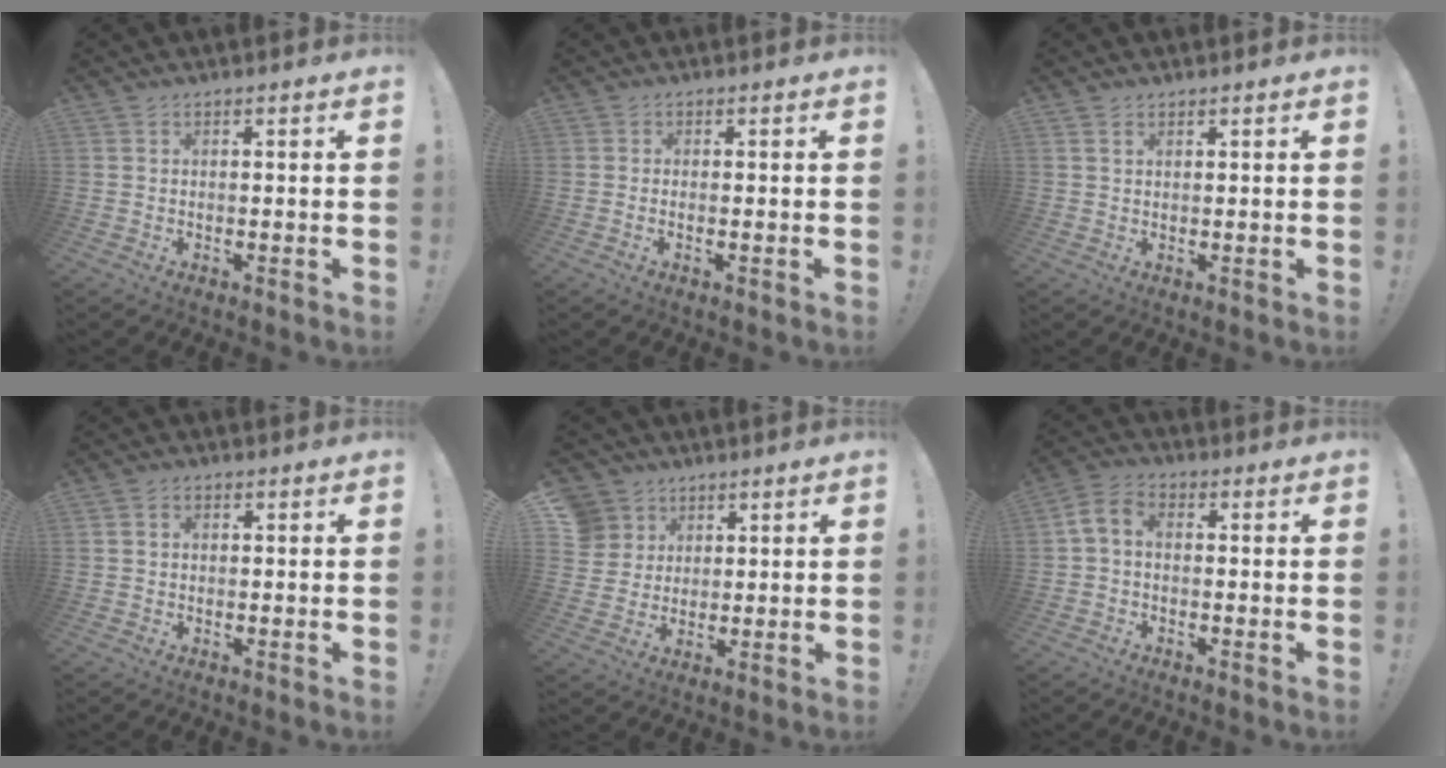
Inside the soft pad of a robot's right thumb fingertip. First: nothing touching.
{"total": 1.0, "force": [-0.2, -0.3, 1.0], "torque": [-0.009, -0.006, -0.006]}
{"total": 1.5, "force": [0.9, 0.8, 0.8], "torque": [-0.012, -0.001, 0.017]}
{"total": 1.6, "force": [0.1, 1.4, 0.8], "torque": [-0.013, 0.005, 0.002]}
{"total": 8.3, "force": [3.6, 7.3, 1.4], "torque": [-0.013, -0.022, 0.075]}
{"total": 5.7, "force": [-0.1, 4.0, 4.1], "torque": [-0.085, 0.010, 0.001]}